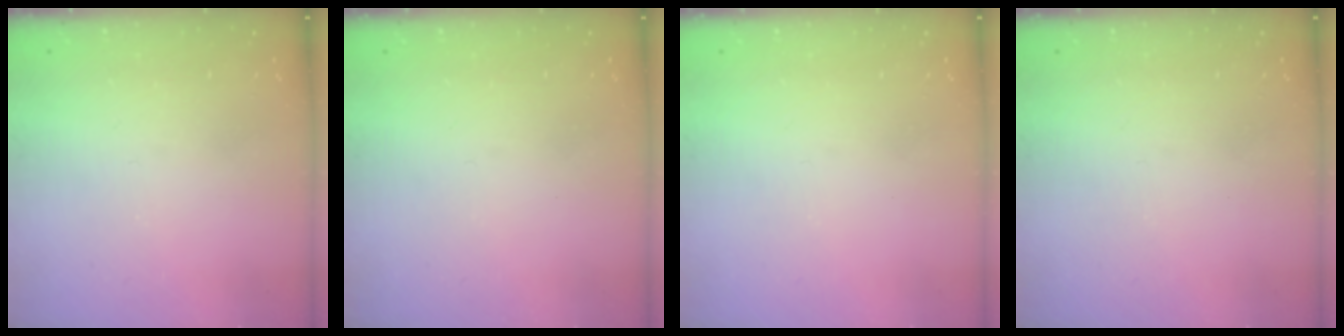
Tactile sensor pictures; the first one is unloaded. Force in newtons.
{"total": 0.0}
{"total": 0.0}
{"total": 0.0}